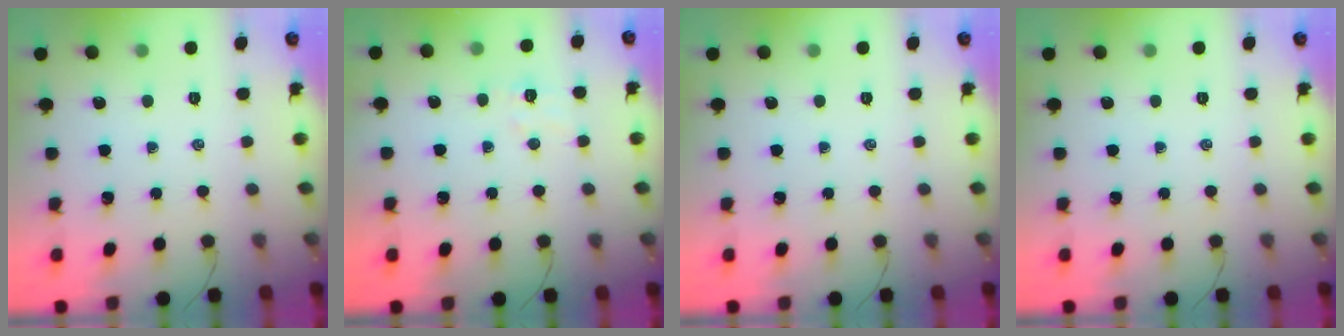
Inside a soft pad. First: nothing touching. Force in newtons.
{"total": 5.4, "press": 5.3, "slide": 0.8}
{"total": 0.0}
{"total": 0.0}